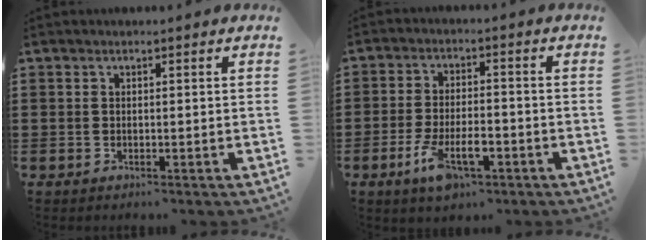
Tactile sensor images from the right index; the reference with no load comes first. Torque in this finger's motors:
{"motor_torque": [1.08, -1.06, 0.20, 0.11]}